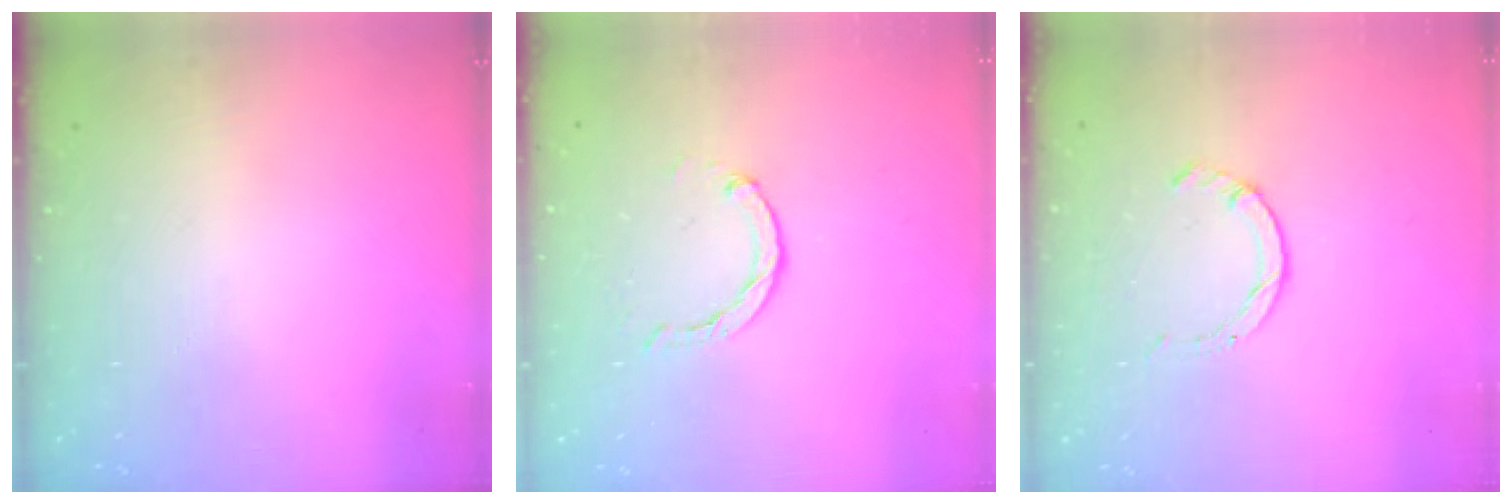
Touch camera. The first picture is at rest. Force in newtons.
{"total": 2.7, "press": 2.7, "slide": 0.5}
{"total": 1.7, "press": 1.7, "slide": 0.2}